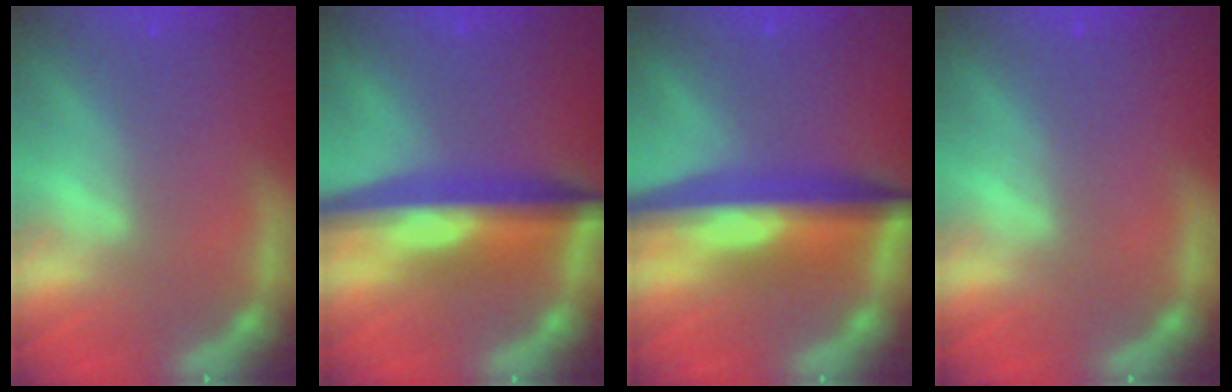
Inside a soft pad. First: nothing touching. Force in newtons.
{"total": 8.6}
{"total": 9.1}
{"total": 0.0}